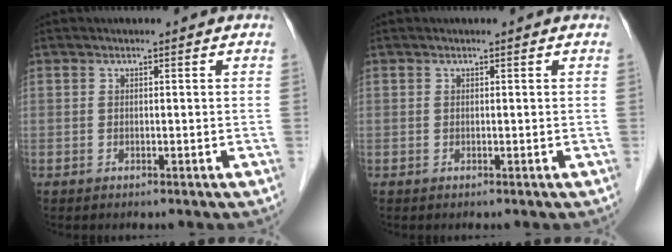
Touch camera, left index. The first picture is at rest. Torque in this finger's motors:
{"motor_torque": [0.17, -0.08, -0.02, -0.01]}